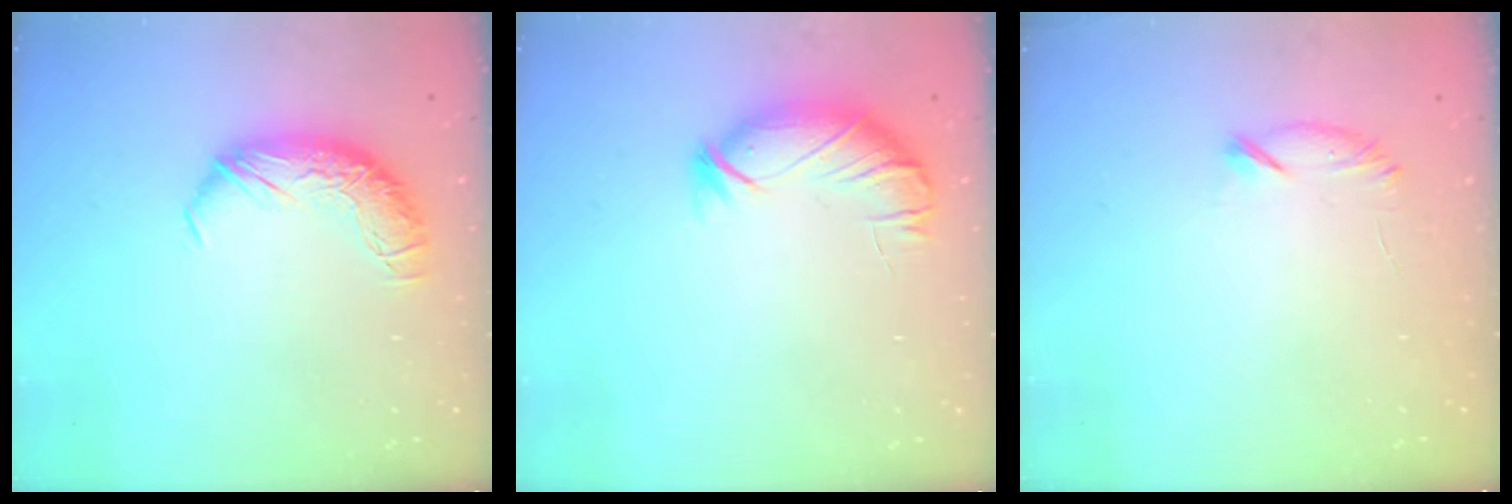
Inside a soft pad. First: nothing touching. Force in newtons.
{"total": 3.8, "press": 3.5, "slide": 1.5}
{"total": 6.3, "press": 6.2, "slide": 1.2}